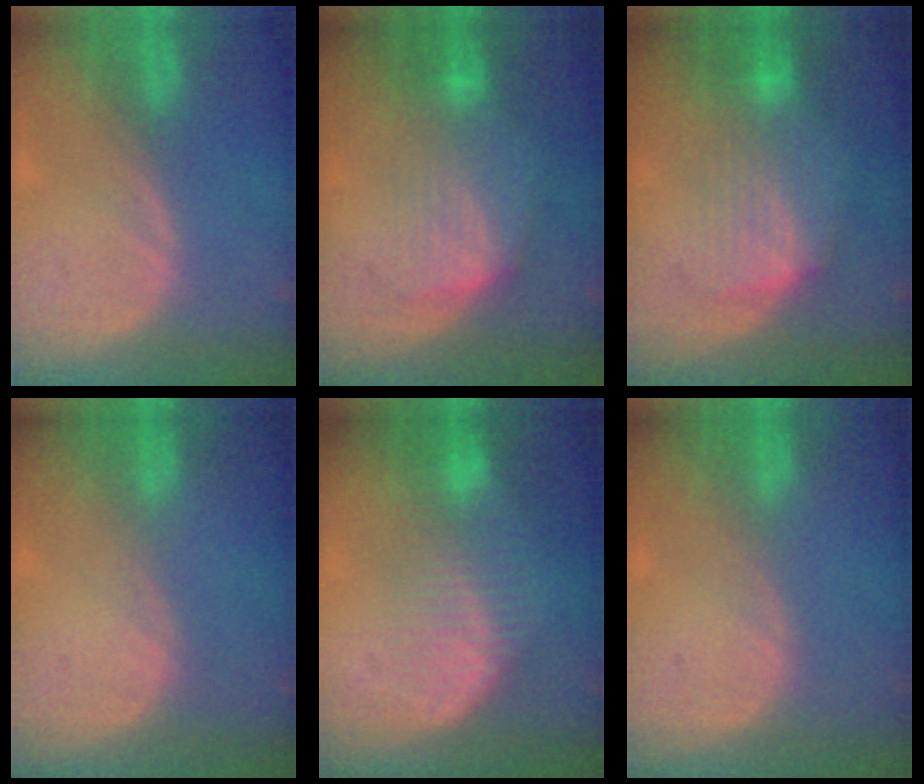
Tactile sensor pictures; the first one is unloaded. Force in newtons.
{"total": 7.1, "press": 7.1, "slide": 0.8}
{"total": 7.5, "press": 7.3, "slide": 1.7}
{"total": 0.0}
{"total": 6.9, "press": 6.5, "slide": 2.4}
{"total": 0.0}